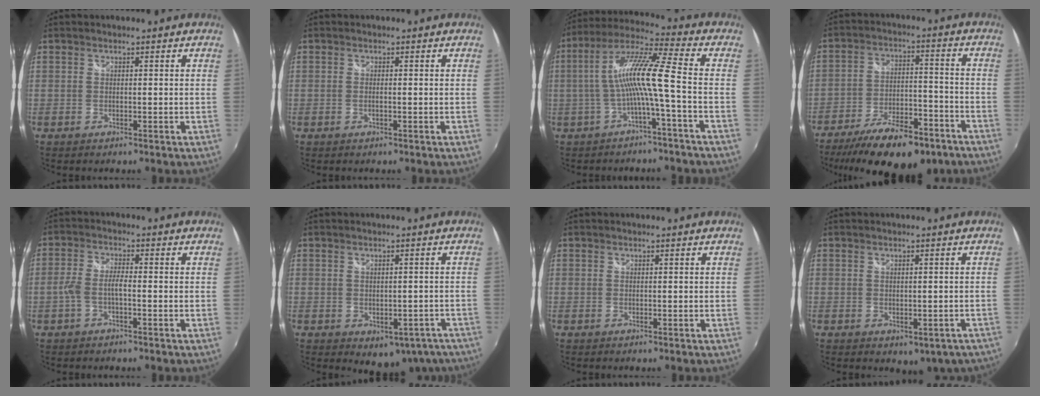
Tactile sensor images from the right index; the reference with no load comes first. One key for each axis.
{"total": 1.0, "fx": -0.3, "fy": 0.0, "fz": 0.9, "tx": -0.018, "ty": 0.000, "tz": -0.006}
{"total": 10.9, "fx": -2.4, "fy": -0.5, "fz": 10.7, "tx": -0.211, "ty": 0.014, "tz": -0.038}
{"total": 20.2, "fx": -14.6, "fy": 8.0, "fz": 11.5, "tx": -0.214, "ty": -0.015, "tz": -0.211}
{"total": 3.9, "fx": -1.5, "fy": 1.1, "fz": 3.4, "tx": -0.080, "ty": 0.007, "tz": -0.029}
{"total": 9.9, "fx": -6.4, "fy": 6.3, "fz": 4.1, "tx": -0.054, "ty": 0.015, "tz": -0.055}
{"total": 0.0}
{"total": 5.4, "fx": -3.2, "fy": 3.4, "fz": 2.7, "tx": -0.042, "ty": -0.006, "tz": -0.027}